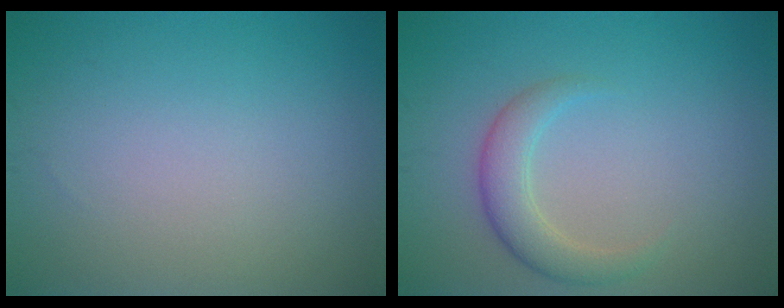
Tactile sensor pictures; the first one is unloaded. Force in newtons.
{"total": 2.9, "press": 2.9, "slide": 0.2}